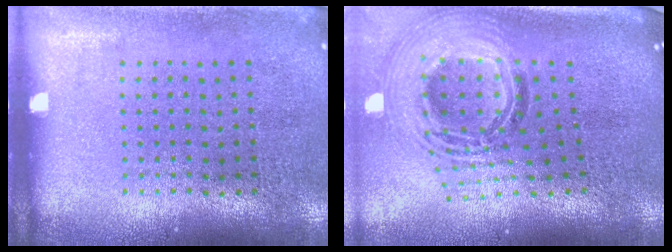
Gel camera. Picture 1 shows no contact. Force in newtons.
{"total": 2.2, "press": 1.6, "slide": 1.4}